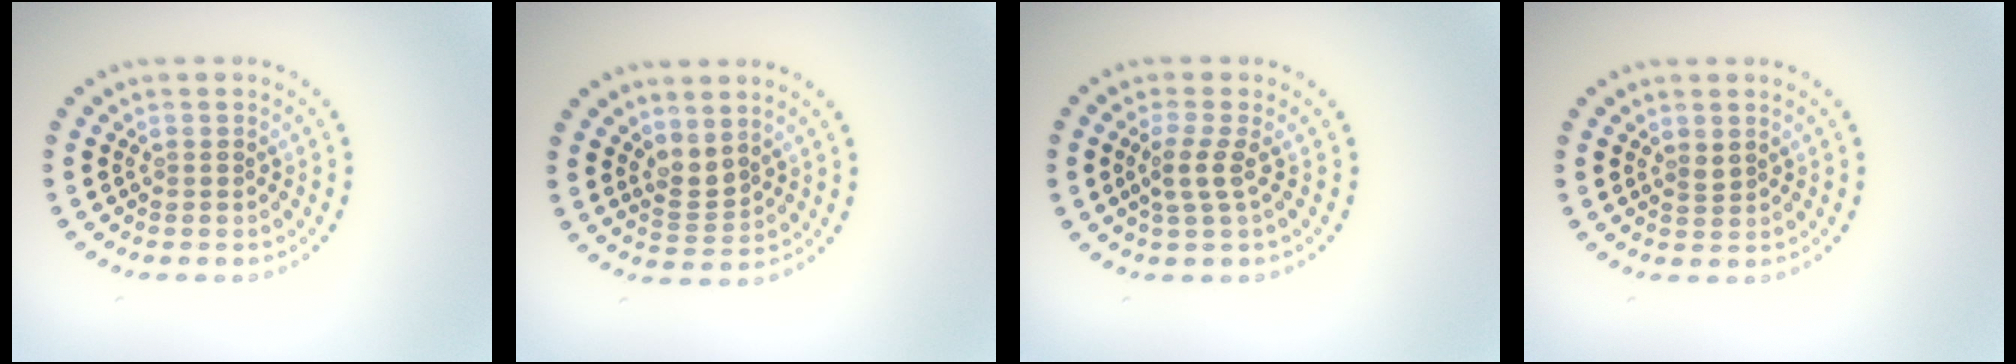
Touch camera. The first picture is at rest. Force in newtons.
{"total": 1.9, "press": 1.4, "slide": 1.2}
{"total": 2.0, "press": 1.6, "slide": 1.2}
{"total": 0.6, "press": 0.5, "slide": 0.3}